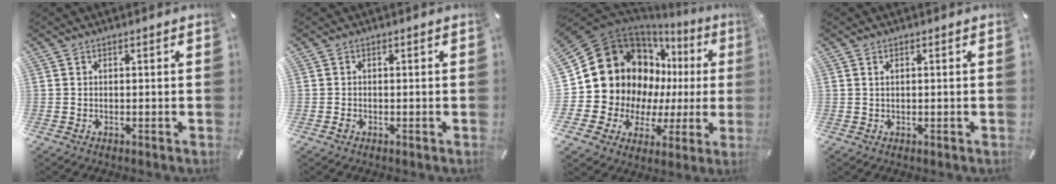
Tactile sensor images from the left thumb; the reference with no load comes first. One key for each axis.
{"total": 0.7, "fx": -0.3, "fy": 0.6, "fz": 0.3, "tx": -0.003, "ty": 0.003, "tz": -0.007}
{"total": 21.0, "fx": 5.7, "fy": 16.9, "fz": 11.1, "tx": -0.199, "ty": -0.048, "tz": 0.133}
{"total": 1.1, "fx": 0.3, "fy": 0.6, "fz": 0.9, "tx": -0.019, "ty": 0.002, "tz": 0.005}